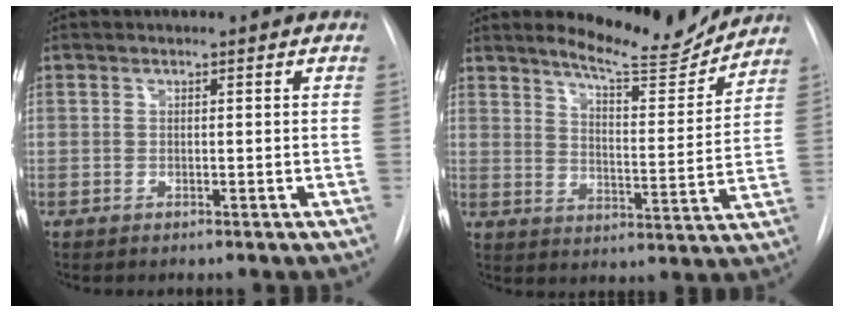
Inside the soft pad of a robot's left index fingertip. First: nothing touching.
{"total": 10.3, "force": [9.7, 1.3, 3.2], "torque": [-0.046, -0.033, 0.140]}